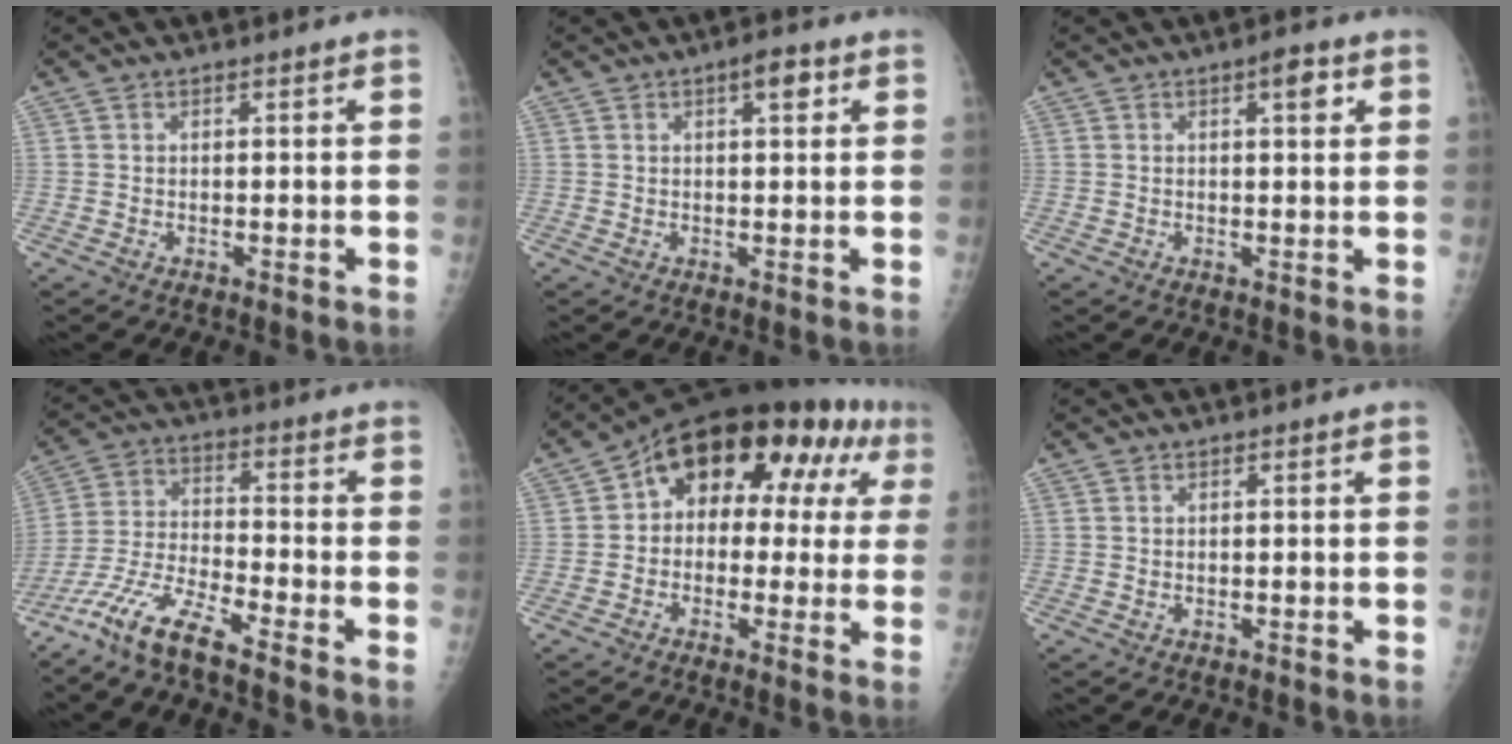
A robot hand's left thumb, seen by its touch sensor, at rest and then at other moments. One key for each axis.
{"total": 3.6, "fx": 1.7, "fy": 1.3, "fz": 3.0, "tx": -0.035, "ty": -0.003, "tz": 0.023}
{"total": 3.2, "fx": 1.5, "fy": 1.0, "fz": 2.7, "tx": -0.033, "ty": -0.003, "tz": 0.019}
{"total": 9.6, "fx": -7.7, "fy": 0.7, "fz": 5.7, "tx": -0.128, "ty": 0.030, "tz": -0.162}
{"total": 16.4, "fx": 4.7, "fy": 10.5, "fz": 11.8, "tx": -0.104, "ty": 0.035, "tz": 0.052}
{"total": 0.0}